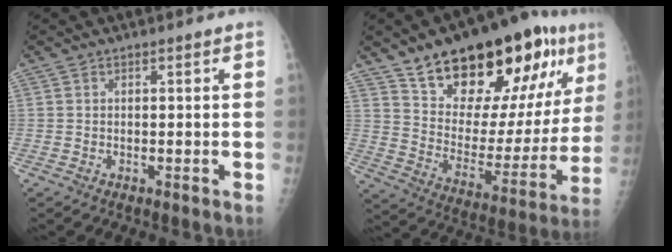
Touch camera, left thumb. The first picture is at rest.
{"total": 28.3, "force": [16.5, 11.7, 19.8], "torque": [-0.259, -0.046, 0.261]}